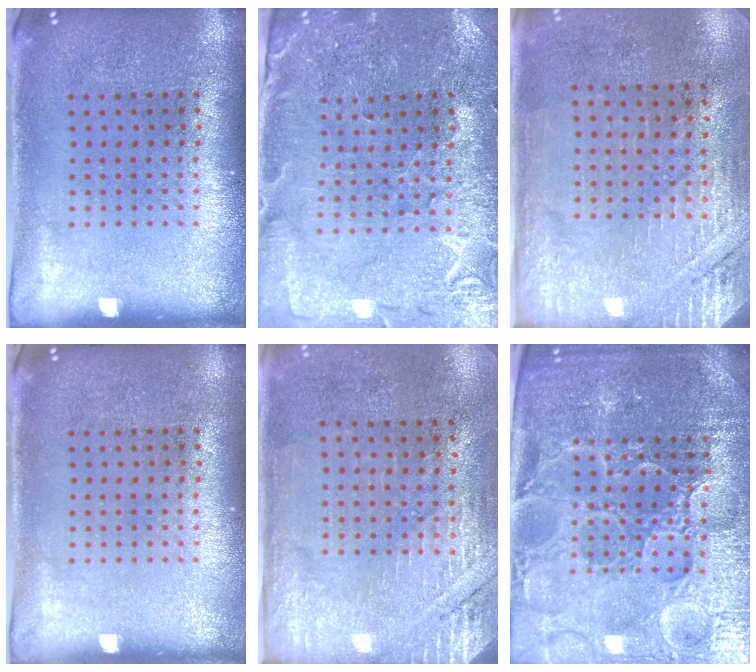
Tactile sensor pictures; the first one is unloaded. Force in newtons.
{"total": 1.0, "press": 1.0, "slide": 0.2}
{"total": 2.7, "press": 2.5, "slide": 1.1}
{"total": 0.0}
{"total": 2.7, "press": 2.5, "slide": 1.1}
{"total": 5.5, "press": 5.1, "slide": 2.0}